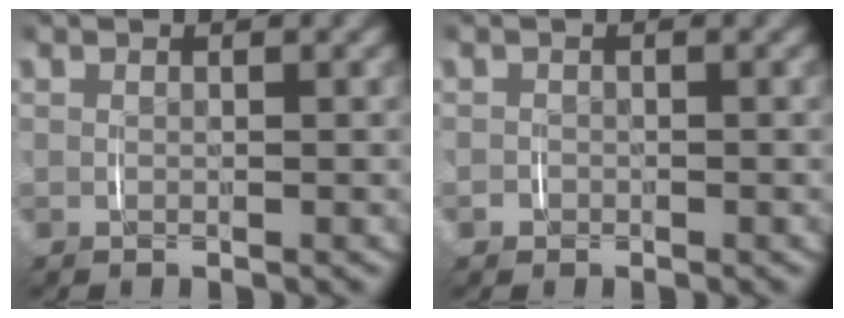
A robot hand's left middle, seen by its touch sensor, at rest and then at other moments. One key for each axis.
{"total": 0.8, "fx": -0.3, "fy": 0.7, "fz": 0.0, "tx": -0.002, "ty": -0.004, "tz": -0.007}